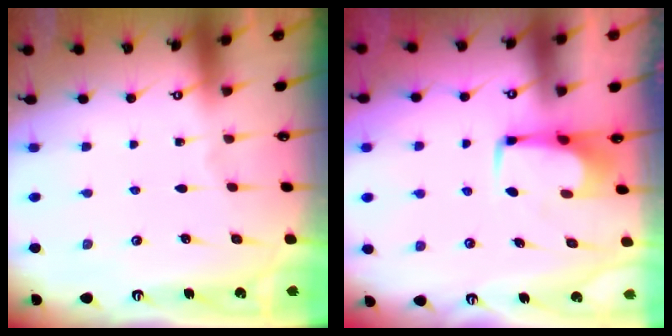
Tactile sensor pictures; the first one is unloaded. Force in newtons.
{"total": 1.8, "press": 1.7, "slide": 0.7}